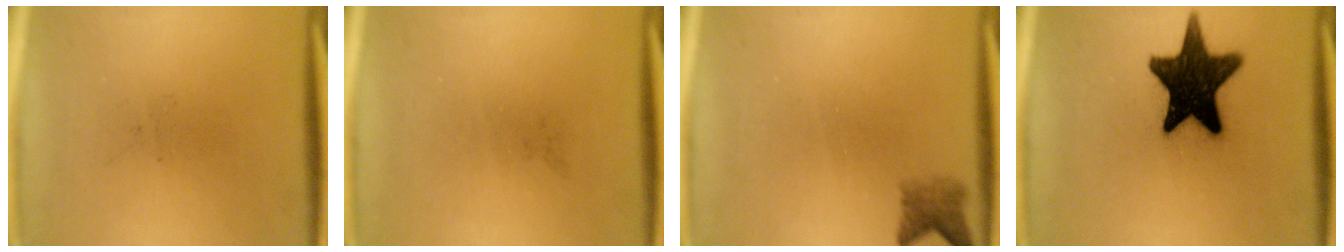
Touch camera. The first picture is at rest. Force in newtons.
{"total": 0.0}
{"total": 2.4}
{"total": 17.0}